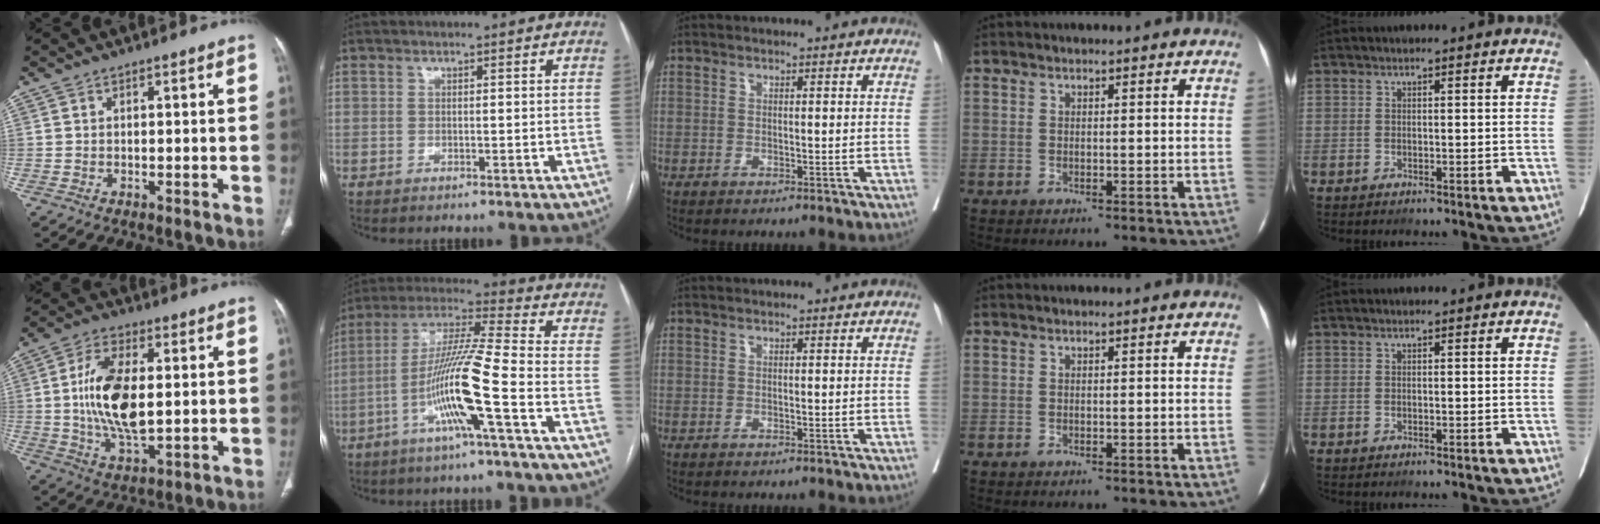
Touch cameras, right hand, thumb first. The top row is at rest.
{"thumb": {"total": 14.2, "force": [0.8, 6.7, 12.4], "torque": [-0.238, -0.008, 0.018]}, "index": {"total": 13.3, "force": [-4.8, -1.1, 12.4], "torque": [-0.240, 0.004, -0.098]}}